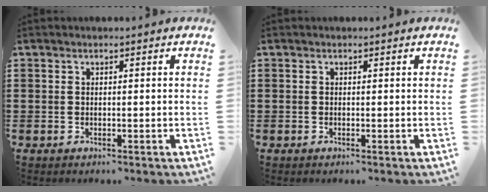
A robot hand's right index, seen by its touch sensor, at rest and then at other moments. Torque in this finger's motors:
{"motor_torque": [-0.08, -0.37, -0.02, -0.01]}